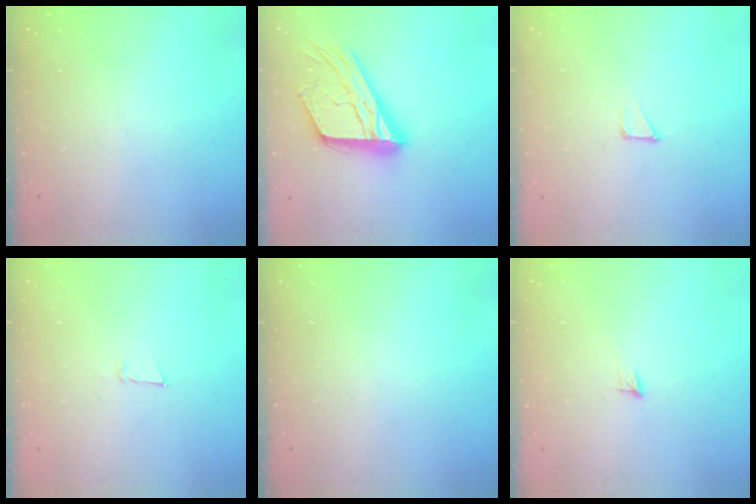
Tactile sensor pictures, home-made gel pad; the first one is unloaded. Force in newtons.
{"total": 21.6, "press": 21.5, "slide": 1.9}
{"total": 1.2, "press": 1.2, "slide": 0.0}
{"total": 3.3, "press": 3.3, "slide": 0.6}
{"total": 0.0}
{"total": 4.3, "press": 4.1, "slide": 1.0}